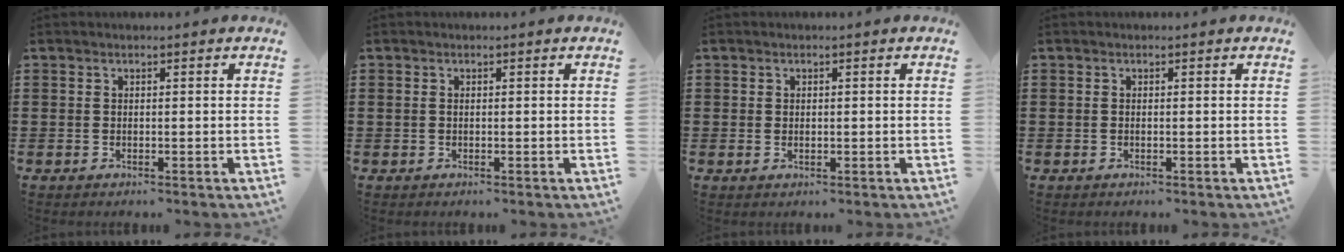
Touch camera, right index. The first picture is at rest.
{"total": 0.6, "force": [0.1, 0.5, 0.4], "torque": [-0.010, 0.002, 0.001]}
{"total": 0.6, "force": [0.1, 0.4, 0.4], "torque": [-0.009, 0.003, 0.002]}
{"total": 0.0}